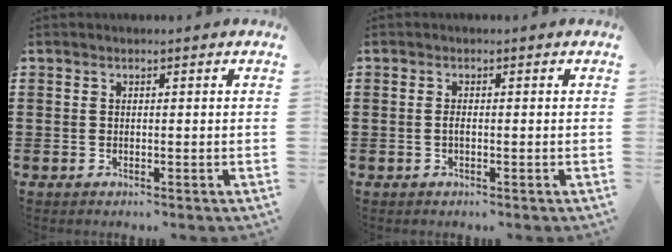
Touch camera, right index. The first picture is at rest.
{"total": 1.0, "force": [-0.3, 0.2, 0.9], "torque": [-0.025, -0.006, -0.008]}